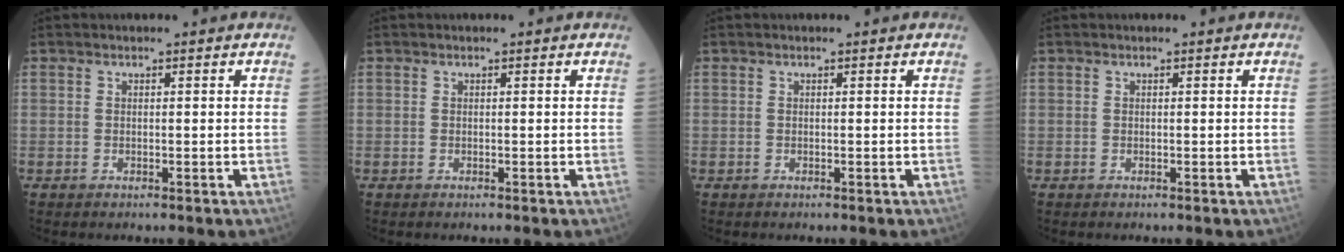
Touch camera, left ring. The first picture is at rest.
{"total": 0.0}
{"total": 0.0}
{"total": 0.0}